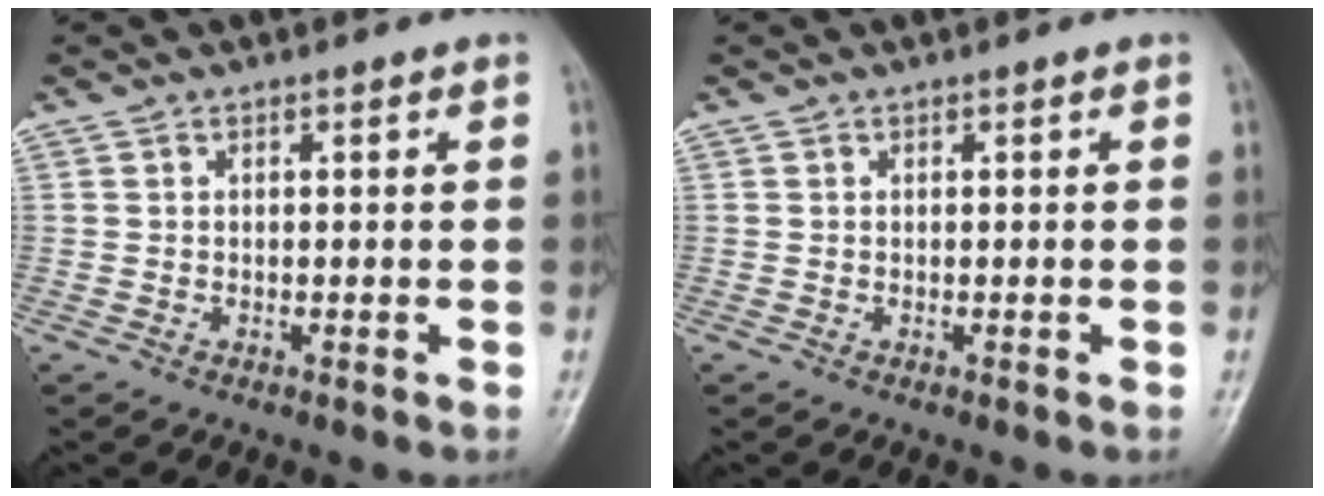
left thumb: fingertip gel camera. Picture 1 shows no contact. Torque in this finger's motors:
{"motor_torque": [0.04, -0.01, 0.00, -0.01, 0.00]}